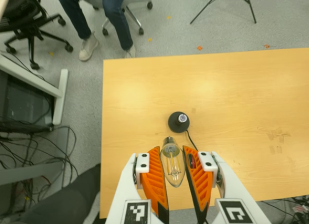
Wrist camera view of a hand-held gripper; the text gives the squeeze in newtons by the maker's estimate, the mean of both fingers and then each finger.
{"total": 14.0, "left": 15.4, "right": 12.6}